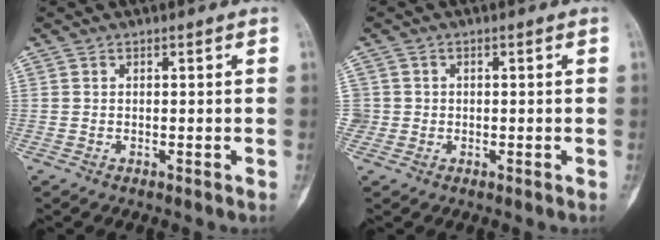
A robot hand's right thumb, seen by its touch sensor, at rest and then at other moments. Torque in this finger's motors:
{"motor_torque": [-0.71, 0.10, 0.27, -0.18, 0.02]}